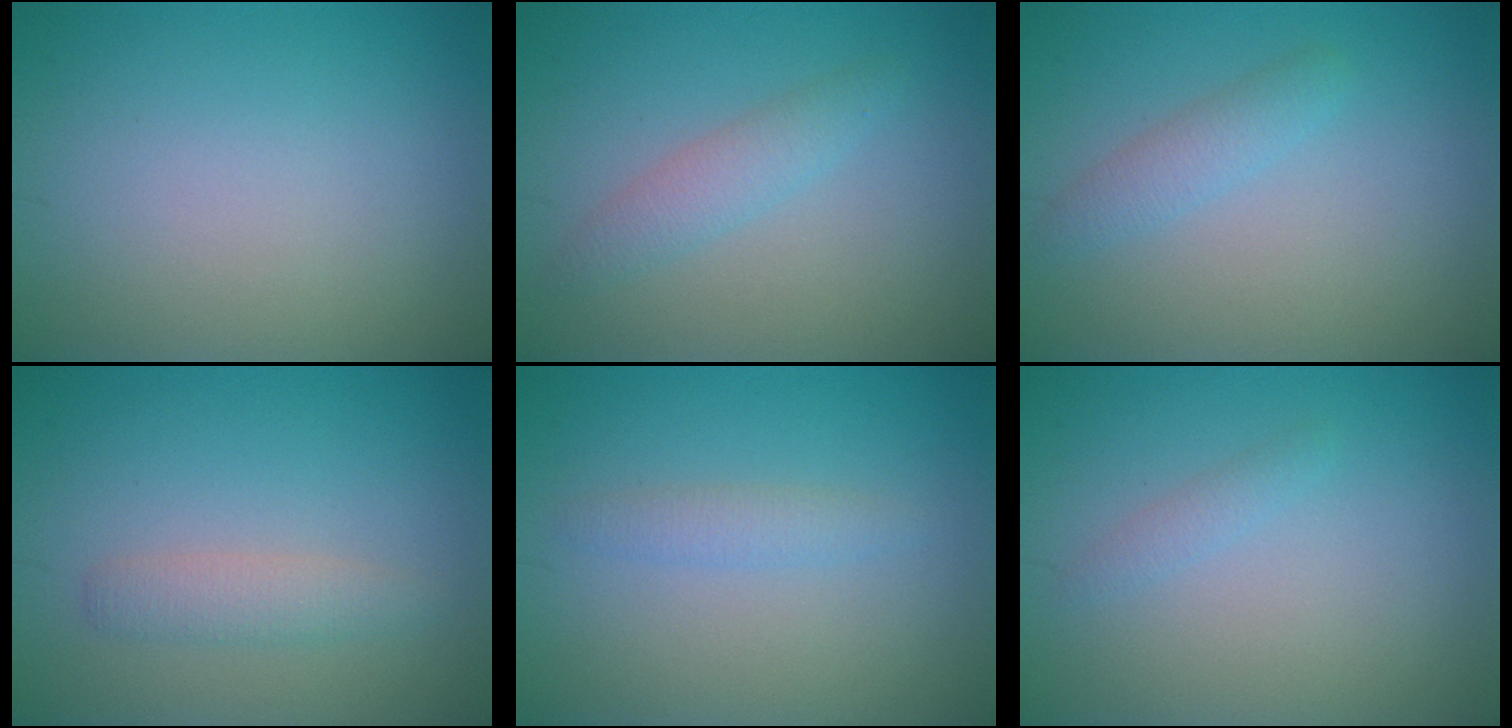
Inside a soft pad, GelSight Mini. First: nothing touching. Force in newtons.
{"total": 2.1, "press": 2.1, "slide": 0.2}
{"total": 1.8, "press": 1.8, "slide": 0.1}
{"total": 1.9, "press": 1.9, "slide": 0.1}
{"total": 1.4, "press": 1.4, "slide": 0.1}
{"total": 1.0, "press": 1.0, "slide": 0.0}